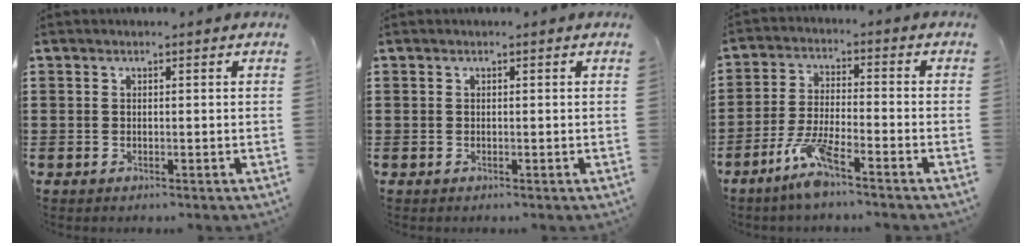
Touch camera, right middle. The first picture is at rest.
{"total": 0.0}
{"total": 6.8, "force": [-4.7, 0.9, 4.8], "torque": [-0.103, -0.006, -0.088]}